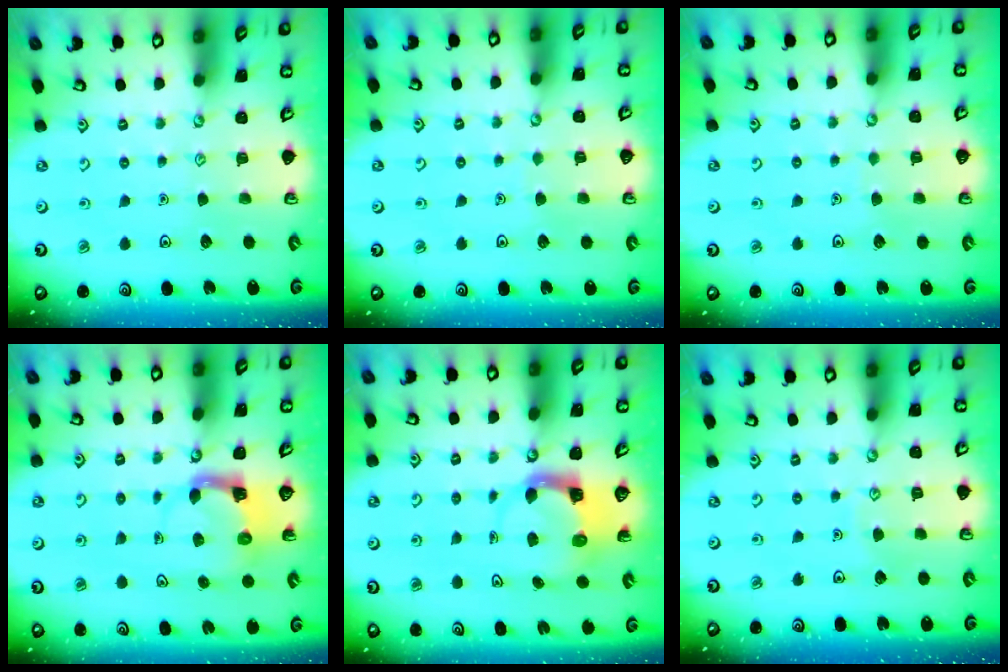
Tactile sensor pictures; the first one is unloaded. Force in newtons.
{"total": 1.4, "press": 1.4, "slide": 0.1}
{"total": 1.4, "press": 1.4, "slide": 0.1}
{"total": 3.8, "press": 3.8, "slide": 0.7}
{"total": 3.6, "press": 3.6, "slide": 0.6}
{"total": 3.4, "press": 3.3, "slide": 0.3}